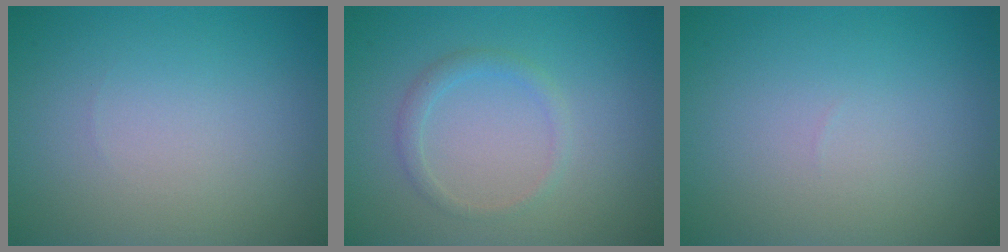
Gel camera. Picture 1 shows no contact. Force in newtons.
{"total": 1.4, "press": 1.4, "slide": 0.2}
{"total": 0.0}